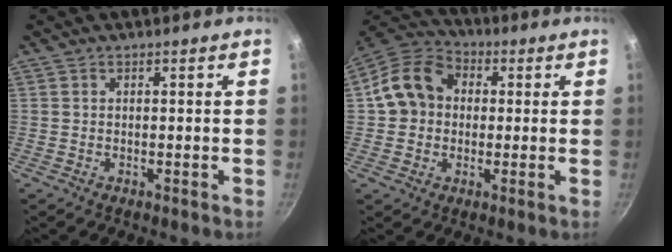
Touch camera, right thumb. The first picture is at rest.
{"total": 12.1, "force": [1.2, 10.2, 6.4], "torque": [-0.083, 0.027, 0.002]}